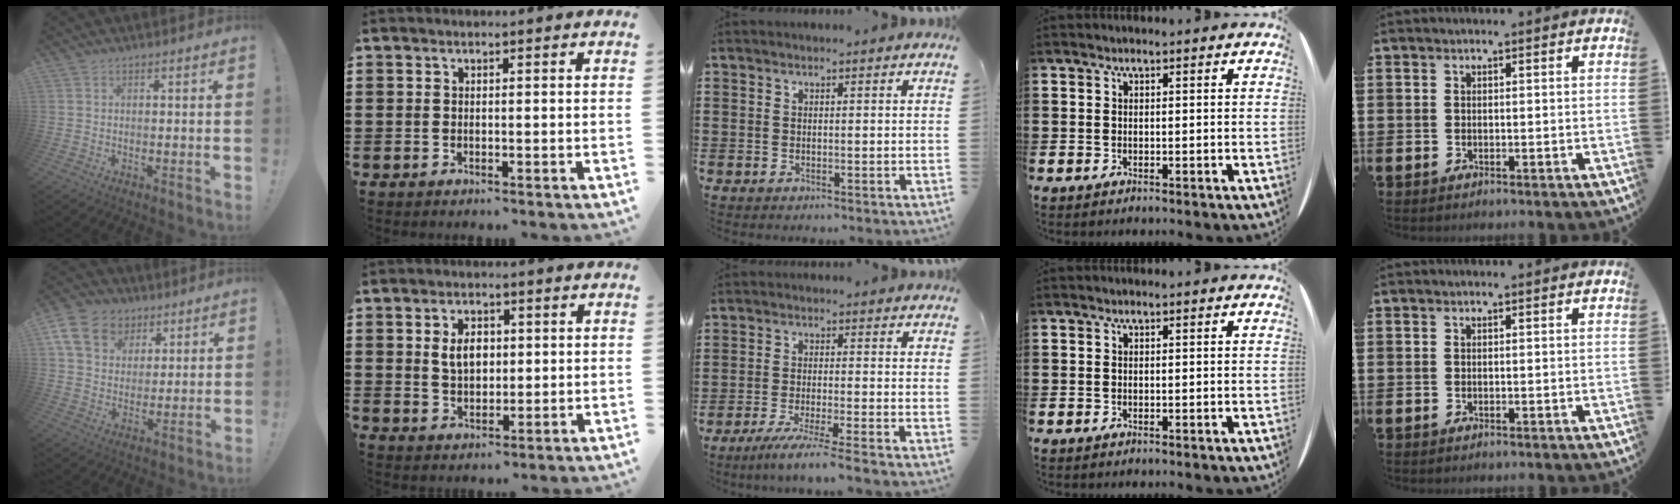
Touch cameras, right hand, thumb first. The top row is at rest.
{"thumb": {"total": 14.0, "force": [6.3, 10.9, 6.3], "torque": [-0.097, -0.030, 0.127]}, "index": {"total": 4.4, "force": [0.8, 2.8, 3.2], "torque": [-0.062, 0.009, 0.010]}, "middle": {"total": 4.7, "force": [-4.0, -0.5, 2.4], "torque": [-0.044, -0.017, -0.074]}}